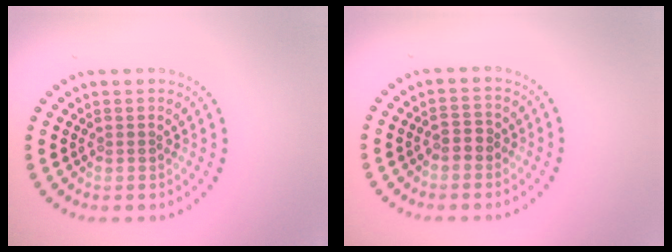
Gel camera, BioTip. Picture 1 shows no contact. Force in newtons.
{"total": 1.3, "press": 1.1, "slide": 0.6}